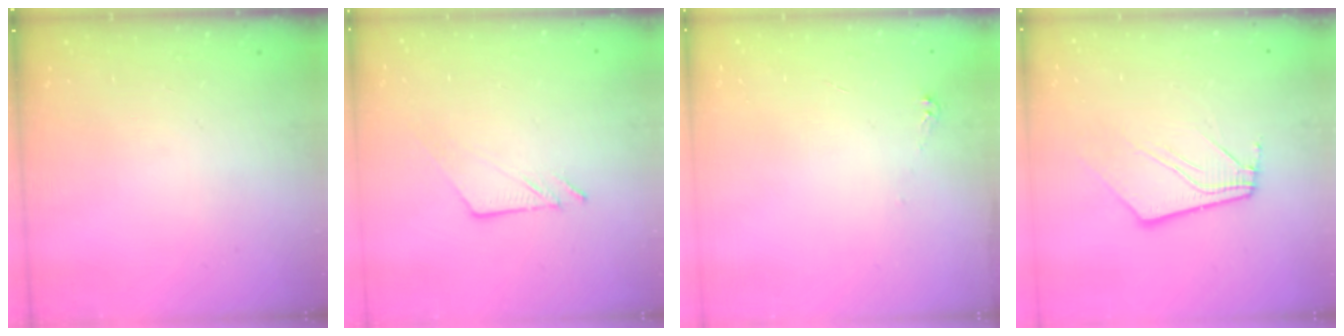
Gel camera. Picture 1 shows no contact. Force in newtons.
{"total": 7.0, "press": 7.0, "slide": 0.1}
{"total": 2.5, "press": 2.5, "slide": 0.3}
{"total": 10.2, "press": 10.1, "slide": 1.2}